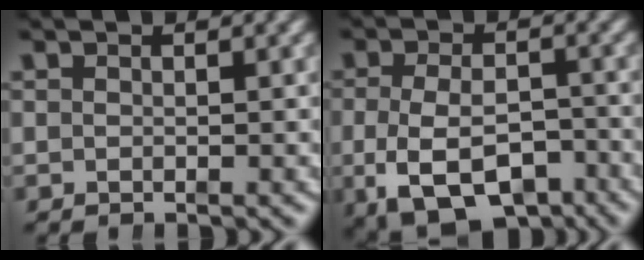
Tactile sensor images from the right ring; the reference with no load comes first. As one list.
[{"total": 8.6, "force": [-5.0, 5.0, 4.9], "torque": [-0.095, -0.041, -0.063]}]